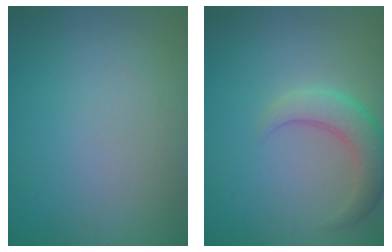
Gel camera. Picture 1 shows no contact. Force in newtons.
{"total": 3.2, "press": 3.2, "slide": 0.2}